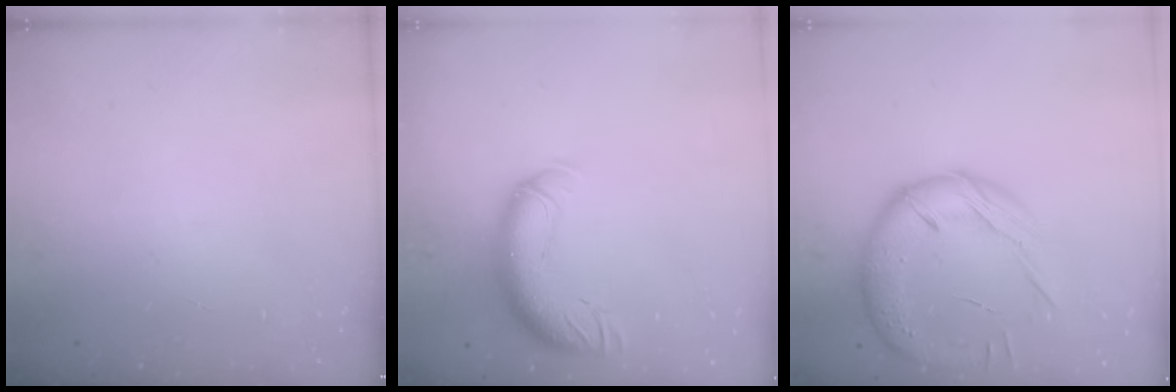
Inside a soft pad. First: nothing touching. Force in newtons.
{"total": 13.3, "press": 13.0, "slide": 2.9}
{"total": 17.7, "press": 17.4, "slide": 3.2}